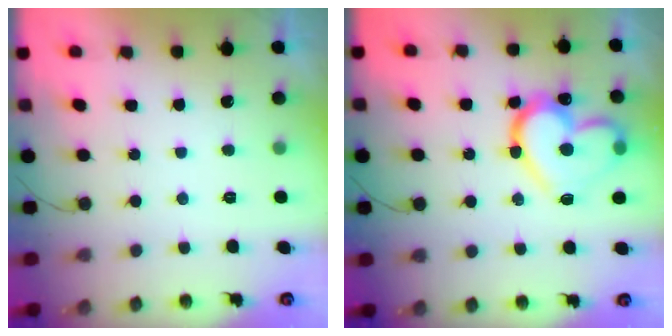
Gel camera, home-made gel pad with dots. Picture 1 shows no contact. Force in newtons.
{"total": 19.7, "press": 19.6, "slide": 1.8}